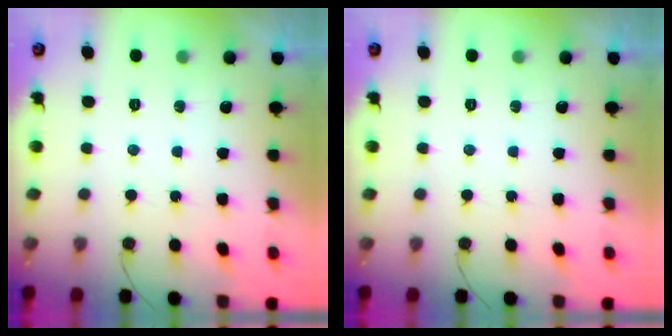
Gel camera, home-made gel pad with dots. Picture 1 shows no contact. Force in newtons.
{"total": 0.0}